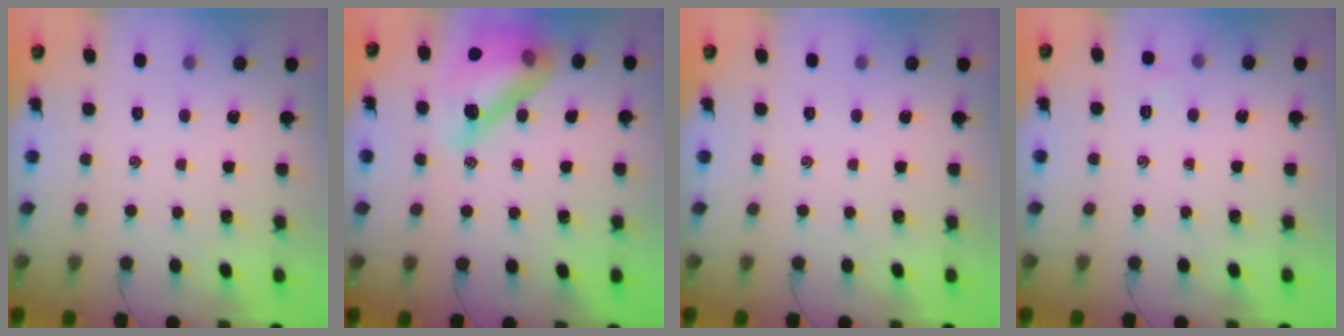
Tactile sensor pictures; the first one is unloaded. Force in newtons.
{"total": 17.7, "press": 17.5, "slide": 2.4}
{"total": 0.0}
{"total": 3.5, "press": 3.4, "slide": 0.9}